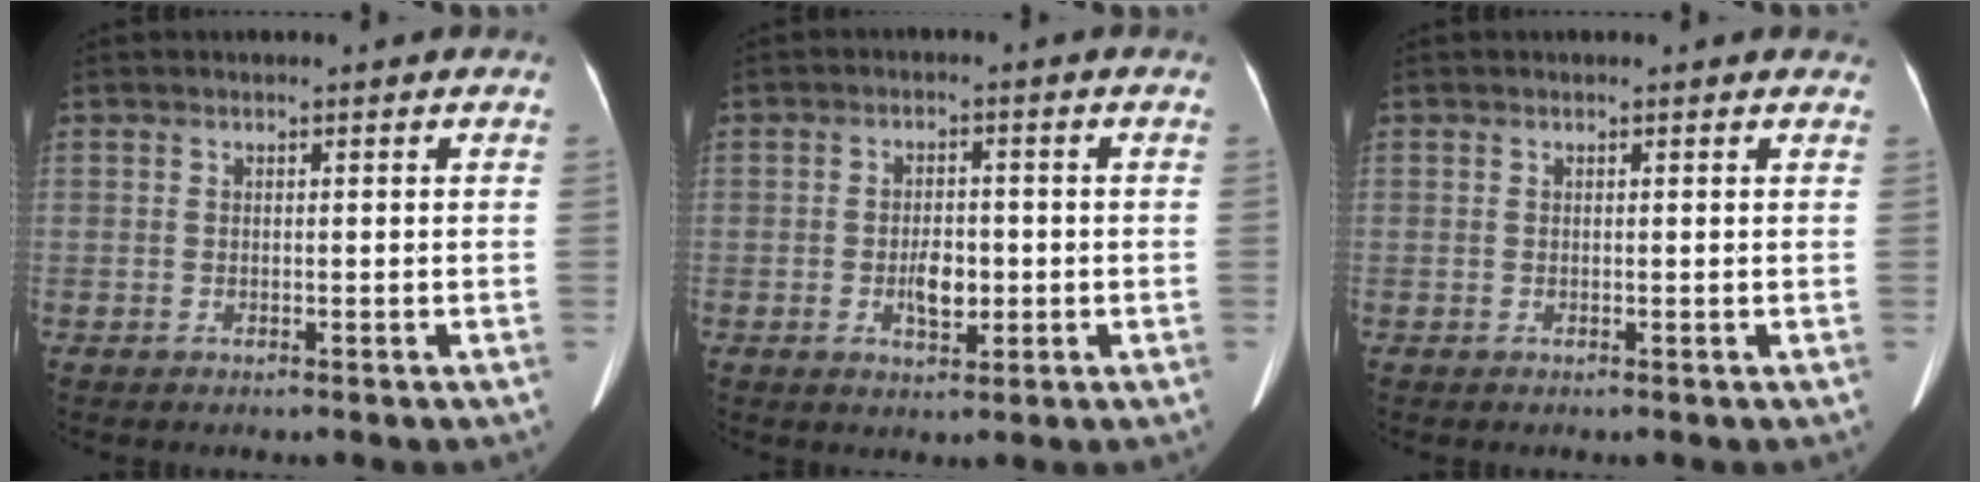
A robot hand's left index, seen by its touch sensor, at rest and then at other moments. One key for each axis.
{"total": 4.1, "fx": -1.0, "fy": 2.1, "fz": 3.4, "tx": -0.059, "ty": 0.004, "tz": -0.010}
{"total": 1.3, "fx": 1.2, "fy": 0.5, "fz": 0.2, "tx": -0.009, "ty": -0.003, "tz": 0.000}